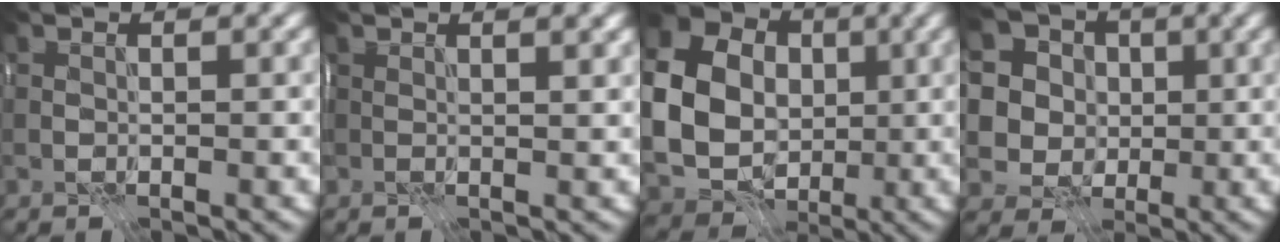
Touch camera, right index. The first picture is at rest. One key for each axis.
{"total": 2.6, "fx": 1.4, "fy": 0.7, "fz": 2.1, "tx": -0.016, "ty": 0.005, "tz": 0.010}
{"total": 13.6, "fx": 1.2, "fy": 12.0, "fz": 6.4, "tx": -0.159, "ty": 0.000, "tz": 0.010}
{"total": 8.7, "fx": 3.1, "fy": 7.3, "fz": 3.5, "tx": -0.076, "ty": 0.010, "tz": 0.042}